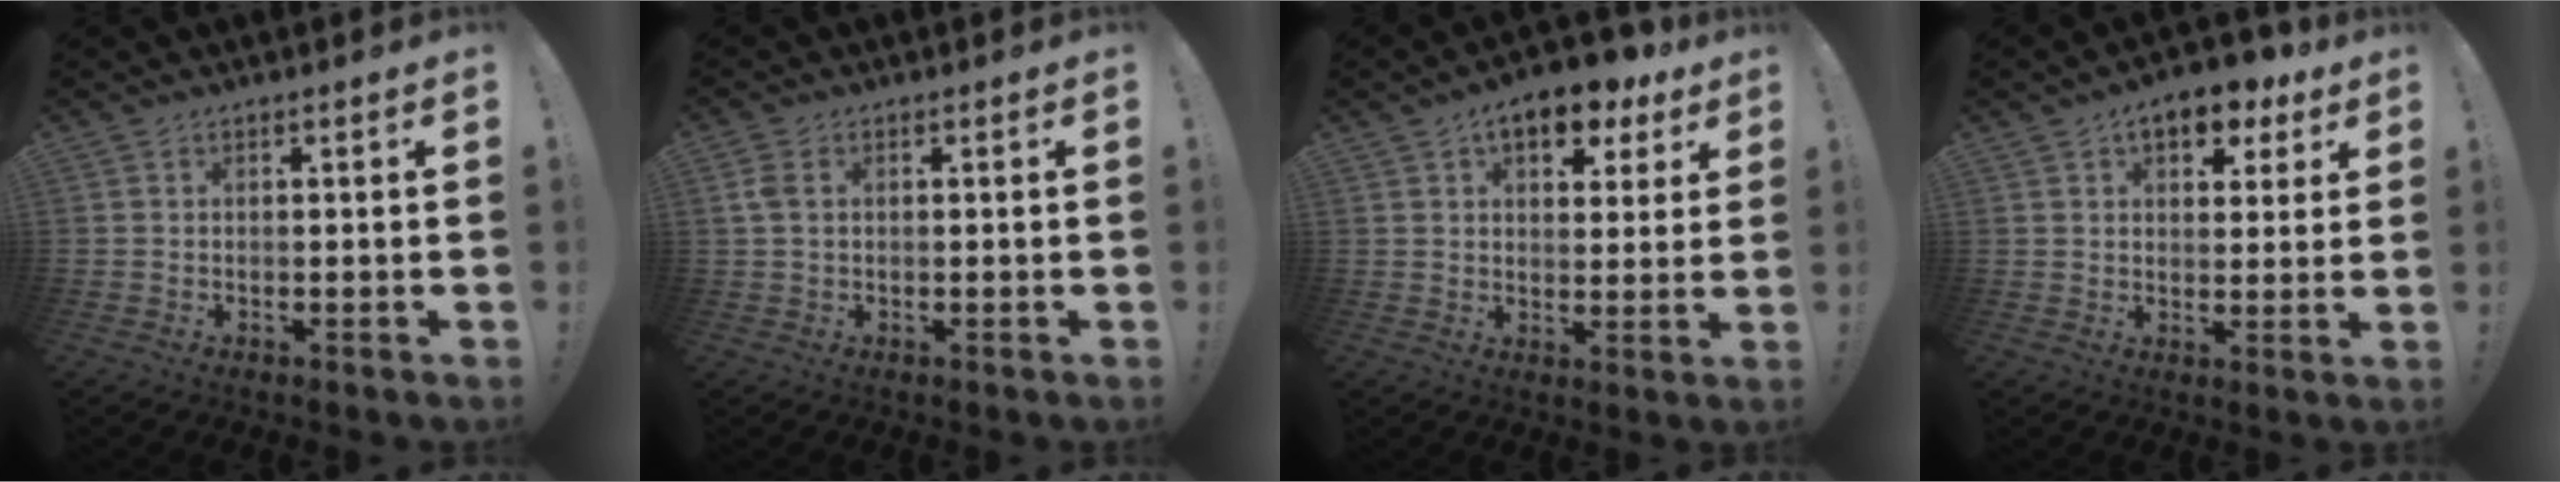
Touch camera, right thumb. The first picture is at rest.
{"total": 3.1, "force": [1.0, 1.8, 2.3], "torque": [-0.046, 0.007, 0.019]}
{"total": 11.1, "force": [6.8, 5.5, 6.9], "torque": [-0.092, -0.034, 0.117]}
{"total": 9.6, "force": [5.6, 5.3, 5.6], "torque": [-0.074, -0.024, 0.099]}